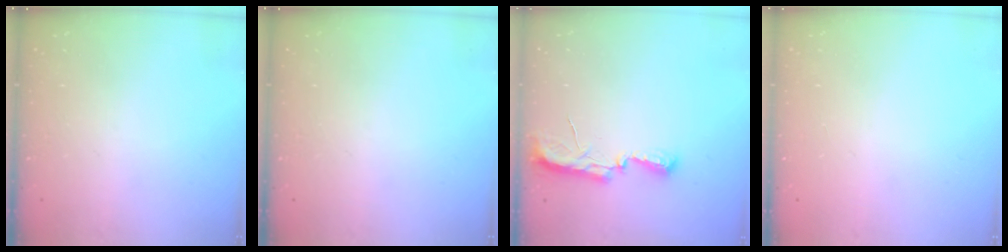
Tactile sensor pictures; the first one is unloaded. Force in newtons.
{"total": 0.0}
{"total": 7.7, "press": 7.6, "slide": 1.0}
{"total": 0.9, "press": 0.9, "slide": 0.0}